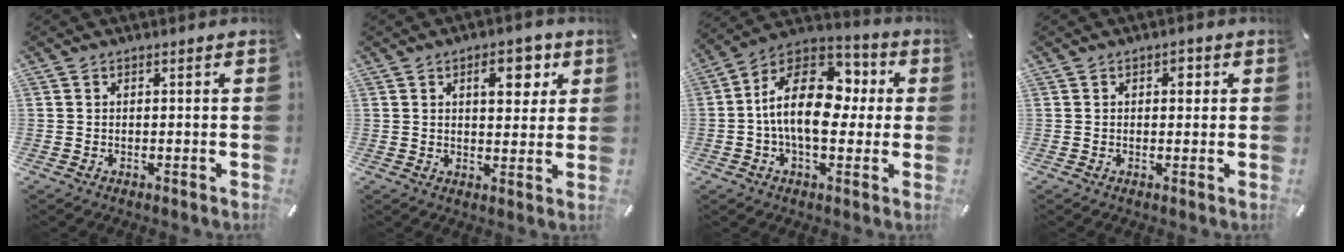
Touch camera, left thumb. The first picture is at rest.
{"total": 8.0, "force": [3.2, 4.2, 6.0], "torque": [-0.072, -0.009, 0.045]}
{"total": 18.8, "force": [0.7, 11.9, 14.5], "torque": [-0.262, 0.008, 0.013]}
{"total": 2.5, "force": [0.7, 1.6, 1.8], "torque": [-0.014, -0.001, 0.004]}